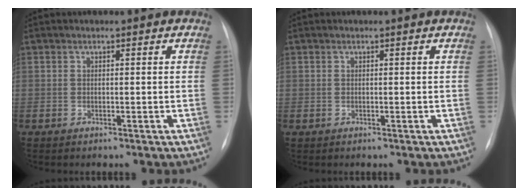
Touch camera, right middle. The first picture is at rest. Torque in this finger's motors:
{"motor_torque": [-0.04, -0.03, 0.00, 0.00]}